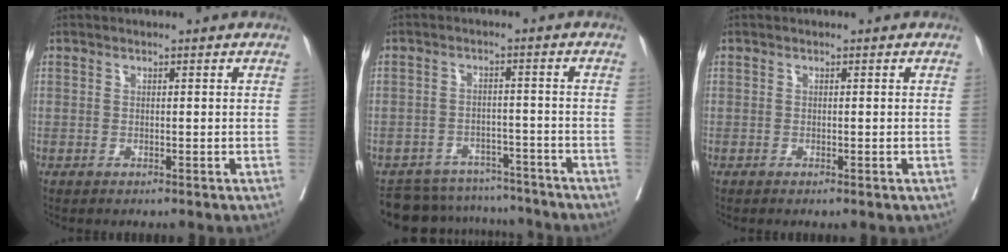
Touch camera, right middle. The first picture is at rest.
{"total": 11.0, "force": [-10.4, 3.8, 0.7], "torque": [-0.009, 0.015, -0.139]}
{"total": 0.7, "force": [-0.5, 0.2, 0.5], "torque": [-0.006, -0.003, -0.005]}